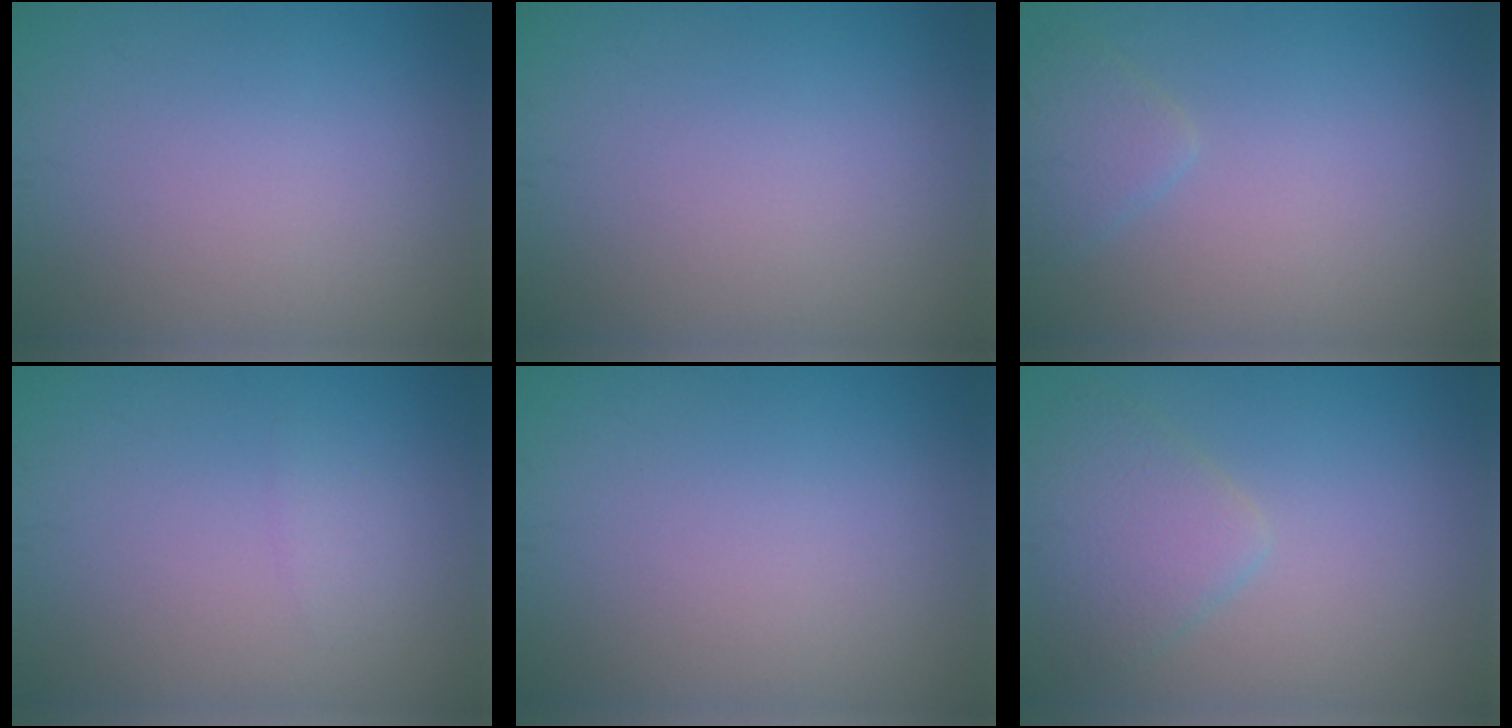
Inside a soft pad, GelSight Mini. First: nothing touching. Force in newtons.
{"total": 0.0}
{"total": 1.5, "press": 1.5, "slide": 0.0}
{"total": 0.8, "press": 0.8, "slide": 0.1}
{"total": 0.0}
{"total": 3.4, "press": 3.4, "slide": 0.2}